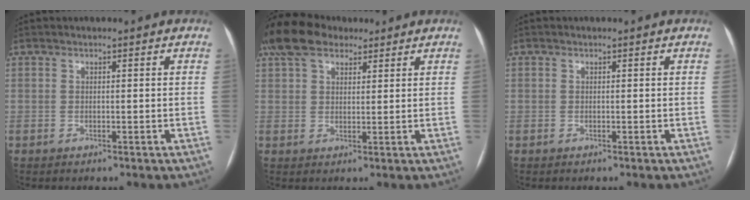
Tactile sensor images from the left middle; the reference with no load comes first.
{"total": 8.5, "force": [6.4, 4.2, 3.9], "torque": [-0.081, 0.039, 0.119]}
{"total": 0.0}